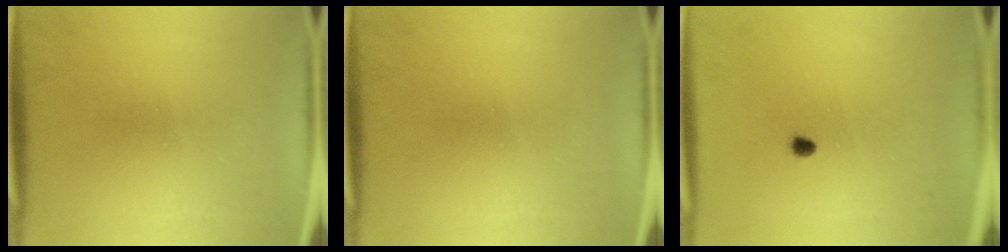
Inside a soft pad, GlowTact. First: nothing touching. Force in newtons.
{"total": 0.0}
{"total": 1.3}